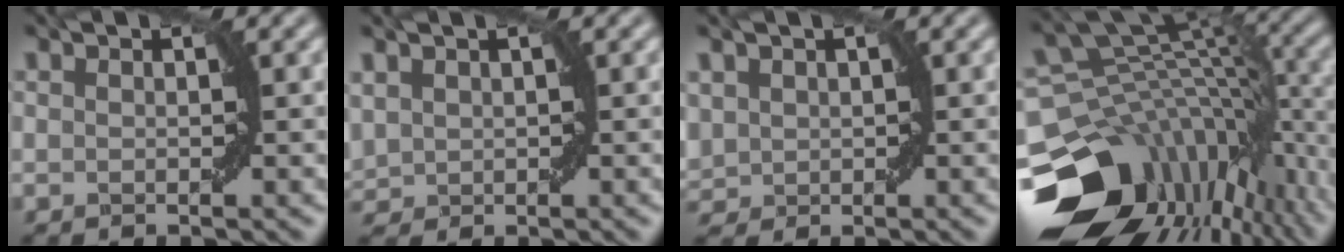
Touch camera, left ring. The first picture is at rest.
{"total": 1.8, "force": [0.7, 1.5, 0.9], "torque": [-0.025, 0.005, 0.019]}
{"total": 2.4, "force": [0.6, 2.1, 1.1], "torque": [-0.030, 0.001, 0.015]}
{"total": 16.3, "force": [-5.9, 11.1, 10.3], "torque": [-0.209, -0.006, -0.072]}